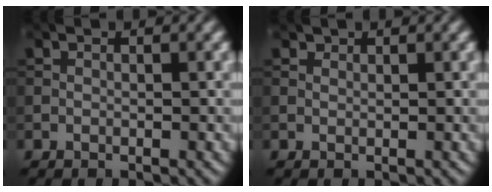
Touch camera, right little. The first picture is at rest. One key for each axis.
{"total": 0.7, "fx": 0.6, "fy": 0.3, "fz": 0.1, "tx": 0.000, "ty": -0.001, "tz": 0.012}